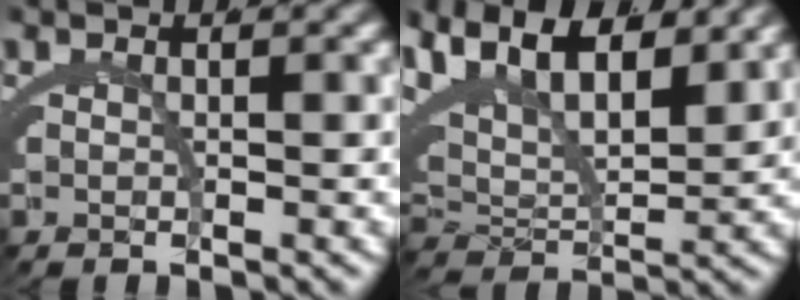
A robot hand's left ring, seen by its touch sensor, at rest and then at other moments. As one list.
[{"total": 12.4, "force": [4.7, 8.2, 7.9], "torque": [-0.165, 0.001, 0.071]}]